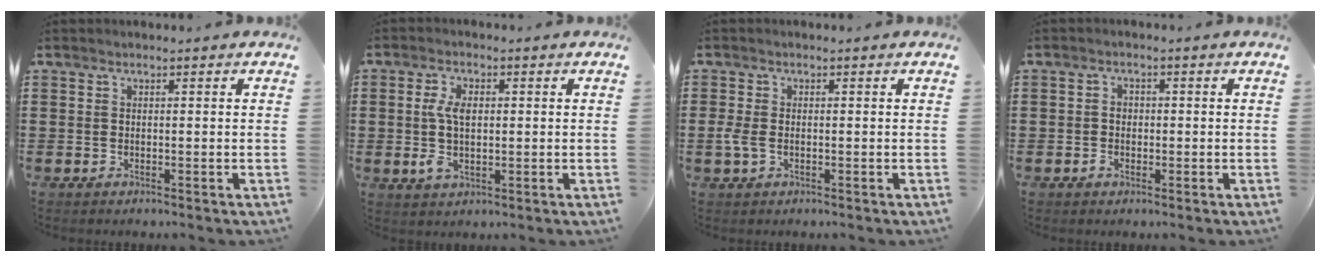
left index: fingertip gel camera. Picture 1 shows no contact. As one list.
[{"total": 5.3, "force": [0.2, 2.7, 4.5], "torque": [-0.103, 0.003, -0.001]}, {"total": 2.6, "force": [-0.6, 1.4, 2.1], "torque": [-0.055, -0.005, -0.013]}, {"total": 1.8, "force": [-0.5, 1.5, 0.9], "torque": [-0.020, 0.004, -0.012]}]